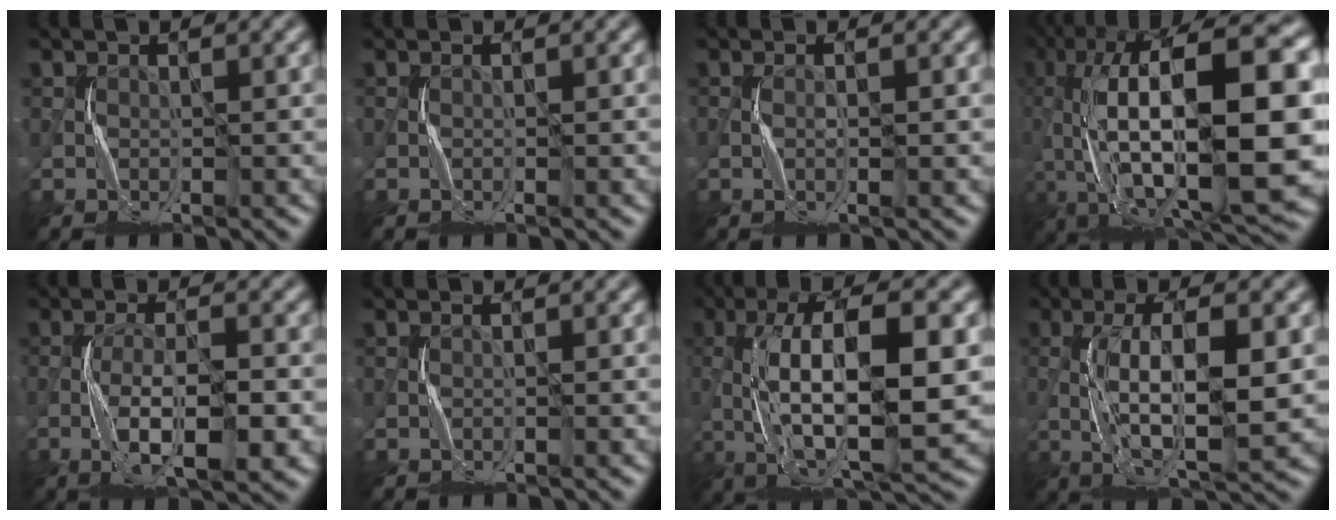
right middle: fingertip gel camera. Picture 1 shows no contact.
{"total": 0.6, "force": [-0.1, -0.4, -0.4], "torque": [0.005, -0.001, -0.002]}
{"total": 1.0, "force": [0.0, -0.3, 0.9], "torque": [-0.019, -0.003, 0.000]}
{"total": 18.4, "force": [-0.6, 7.4, 16.8], "torque": [-0.314, 0.026, -0.015]}
{"total": 6.7, "force": [-2.6, 1.8, 5.9], "torque": [-0.115, -0.001, -0.044]}
{"total": 0.5, "force": [-0.2, -0.3, -0.4], "torque": [0.005, -0.002, -0.002]}
{"total": 12.1, "force": [-0.6, 4.0, 11.4], "torque": [-0.201, 0.008, -0.009]}
{"total": 8.5, "force": [-0.5, 2.5, 8.1], "torque": [-0.154, 0.002, -0.006]}